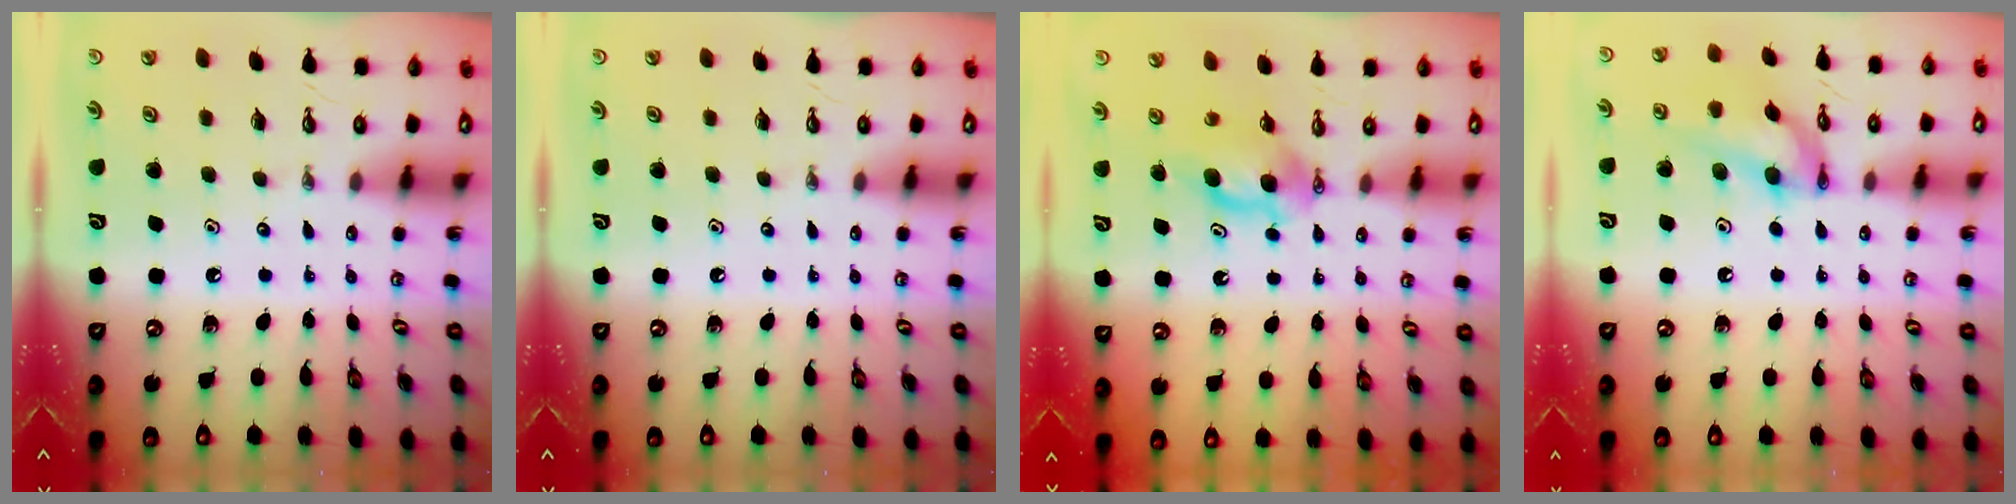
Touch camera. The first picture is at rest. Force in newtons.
{"total": 0.0}
{"total": 6.4, "press": 6.4, "slide": 0.4}
{"total": 13.3, "press": 13.3, "slide": 0.7}